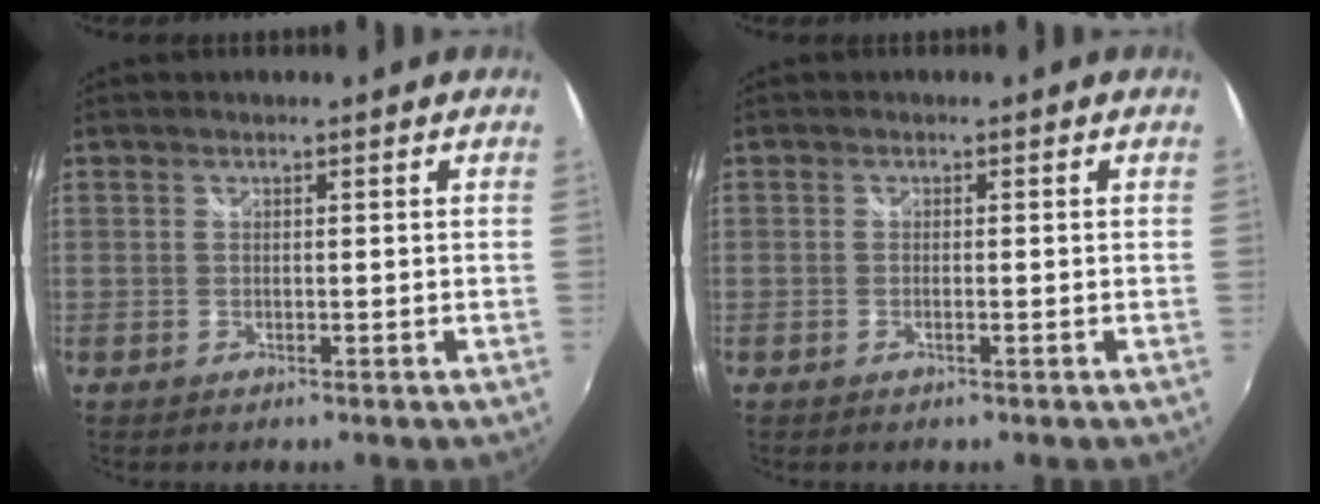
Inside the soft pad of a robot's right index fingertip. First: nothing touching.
{"total": 0.8, "force": [-0.4, -0.2, 0.6], "torque": [-0.011, 0.001, -0.008]}